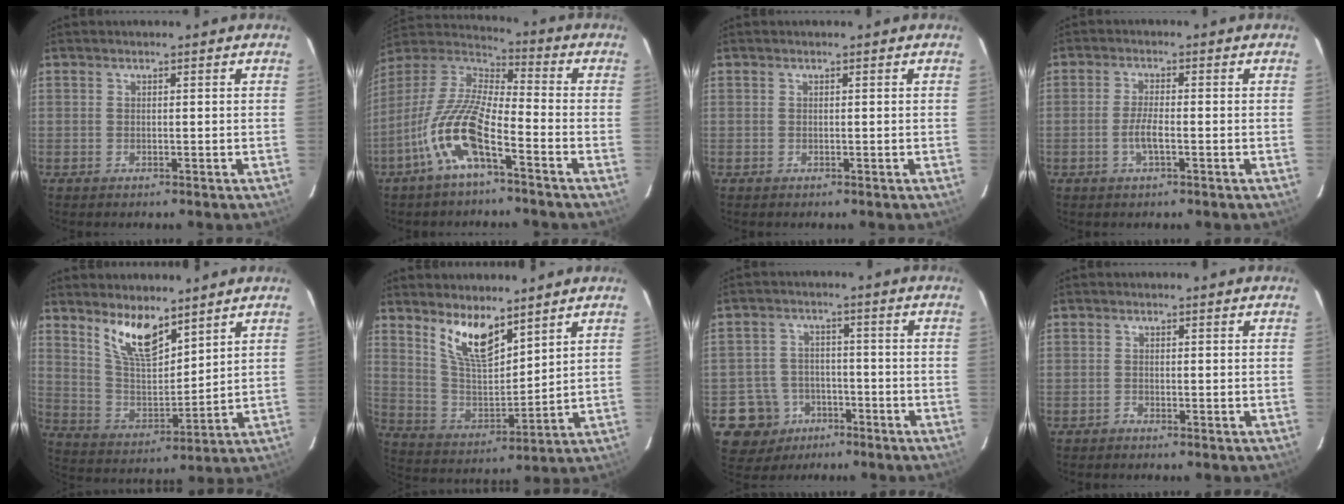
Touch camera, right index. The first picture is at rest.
{"total": 13.9, "force": [-7.0, 3.5, 11.5], "torque": [-0.235, -0.008, -0.142]}
{"total": 0.0}
{"total": 3.5, "force": [-1.2, 0.7, 3.2], "torque": [-0.066, -0.001, -0.024]}
{"total": 11.0, "force": [7.8, 3.7, 6.8], "torque": [-0.126, -0.001, 0.158]}
{"total": 10.9, "force": [7.6, 3.7, 6.9], "torque": [-0.130, -0.004, 0.155]}
{"total": 8.8, "force": [-4.2, 7.8, 0.5], "torque": [-0.033, 0.034, -0.060]}
{"total": 0.8, "force": [-0.6, 0.5, -0.2], "torque": [0.002, 0.005, -0.013]}